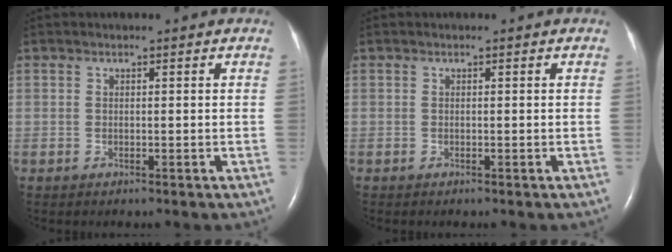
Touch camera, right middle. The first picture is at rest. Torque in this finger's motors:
{"motor_torque": [0.92, -1.22, 0.06, 0.04]}